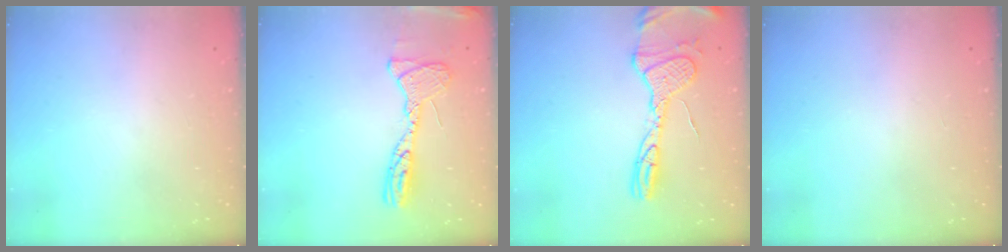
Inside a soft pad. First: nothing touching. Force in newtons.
{"total": 13.7, "press": 13.7, "slide": 1.5}
{"total": 15.3, "press": 15.2, "slide": 1.2}
{"total": 0.0}